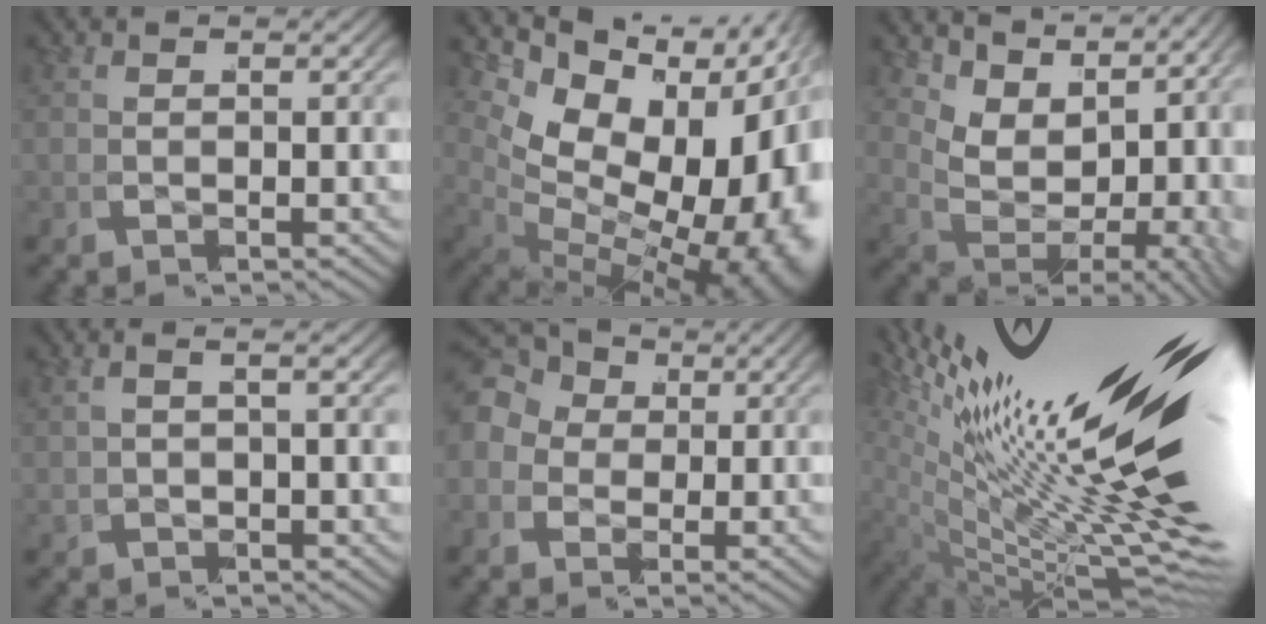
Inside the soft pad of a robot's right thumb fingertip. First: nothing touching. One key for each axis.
{"total": 20.8, "fx": -0.5, "fy": 14.0, "fz": 15.5, "tx": -0.262, "ty": -0.036, "tz": 0.010}
{"total": 8.8, "fx": 2.5, "fy": 5.1, "fz": 6.8, "tx": -0.121, "ty": -0.016, "tz": 0.053}
{"total": 1.3, "fx": 0.5, "fy": 0.1, "fz": 1.3, "tx": -0.011, "ty": 0.012, "tz": 0.012}
{"total": 5.1, "fx": 2.0, "fy": 4.3, "fz": 1.8, "tx": -0.040, "ty": 0.010, "tz": 0.018}
{"total": 15.2, "fx": 0.0, "fy": 7.0, "fz": 13.5, "tx": -0.183, "ty": -0.031, "tz": 0.019}